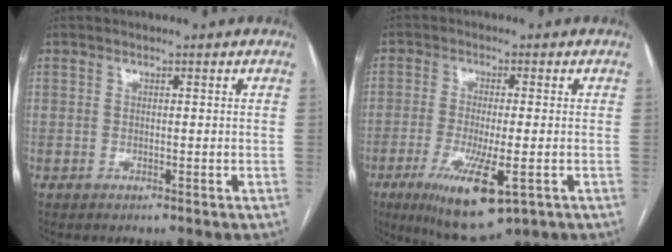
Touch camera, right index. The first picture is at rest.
{"total": 11.6, "force": [-5.0, 2.5, 10.2], "torque": [-0.185, -0.033, -0.076]}